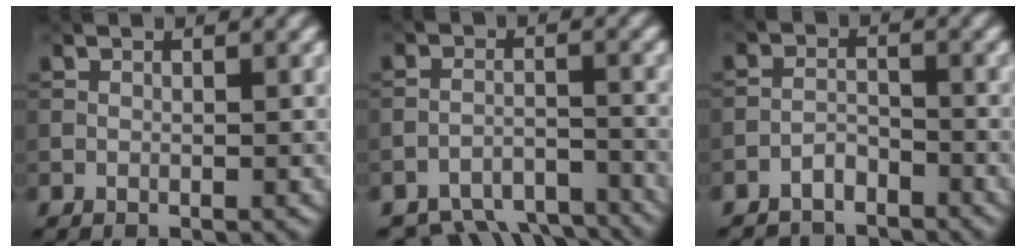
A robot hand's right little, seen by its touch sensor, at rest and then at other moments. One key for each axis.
{"total": 8.6, "fx": -8.0, "fy": 2.8, "fz": 1.7, "tx": -0.019, "ty": -0.014, "tz": -0.113}
{"total": 2.9, "fx": -2.6, "fy": 1.1, "fz": 0.5, "tx": -0.005, "ty": 0.003, "tz": -0.056}